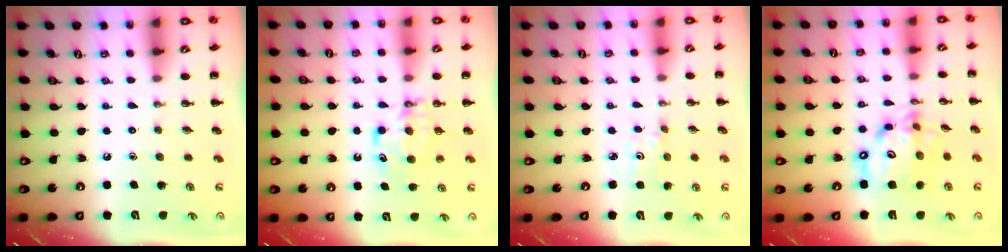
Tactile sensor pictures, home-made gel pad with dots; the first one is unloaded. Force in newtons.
{"total": 6.1, "press": 6.0, "slide": 1.0}
{"total": 2.9, "press": 2.8, "slide": 0.8}
{"total": 14.3, "press": 13.9, "slide": 3.4}